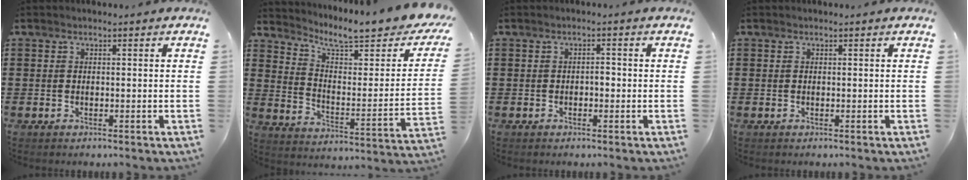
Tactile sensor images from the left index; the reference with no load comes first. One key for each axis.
{"total": 7.4, "fx": 6.3, "fy": 0.6, "fz": 3.9, "tx": -0.091, "ty": -0.051, "tz": 0.101}
{"total": 1.1, "fx": -0.3, "fy": 0.4, "fz": 1.0, "tx": -0.021, "ty": -0.001, "tz": -0.007}
{"total": 0.0}